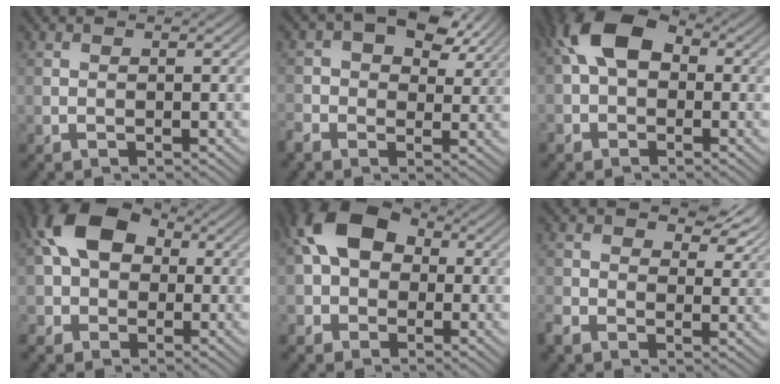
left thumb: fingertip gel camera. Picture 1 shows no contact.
{"total": 7.0, "force": [1.3, 5.0, 4.7], "torque": [-0.088, 0.000, 0.013]}
{"total": 8.5, "force": [0.4, 5.9, 6.1], "torque": [-0.132, 0.016, -0.011]}
{"total": 10.0, "force": [0.7, 7.6, 6.4], "torque": [-0.137, 0.011, -0.003]}
{"total": 9.9, "force": [0.1, 7.6, 6.4], "torque": [-0.136, 0.012, -0.019]}
{"total": 5.9, "force": [1.2, 4.3, 3.9], "torque": [-0.076, -0.005, 0.011]}